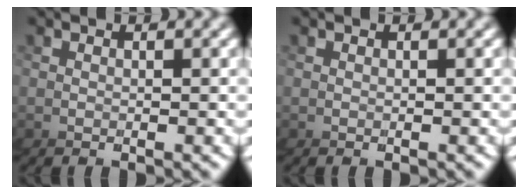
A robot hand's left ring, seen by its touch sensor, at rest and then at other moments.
{"total": 0.0}